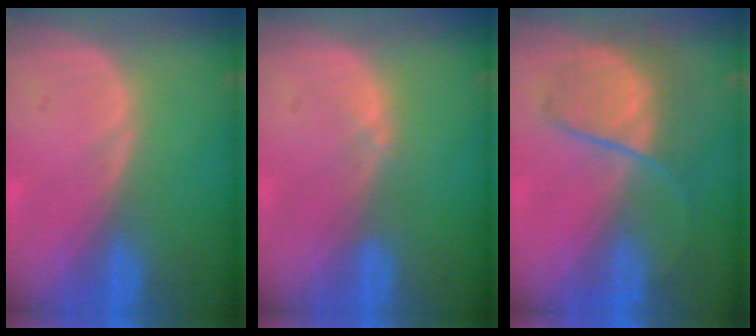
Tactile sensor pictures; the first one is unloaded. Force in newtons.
{"total": 0.7, "press": 0.6, "slide": 0.4}
{"total": 6.6, "press": 6.5, "slide": 1.3}